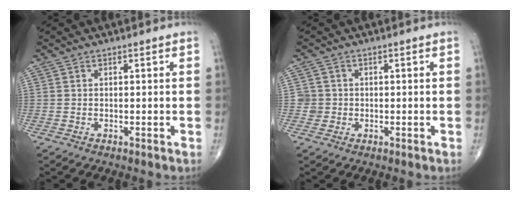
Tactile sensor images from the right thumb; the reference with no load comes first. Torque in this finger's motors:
{"motor_torque": [0.52, 0.37, 0.26, 0.14, -0.05]}